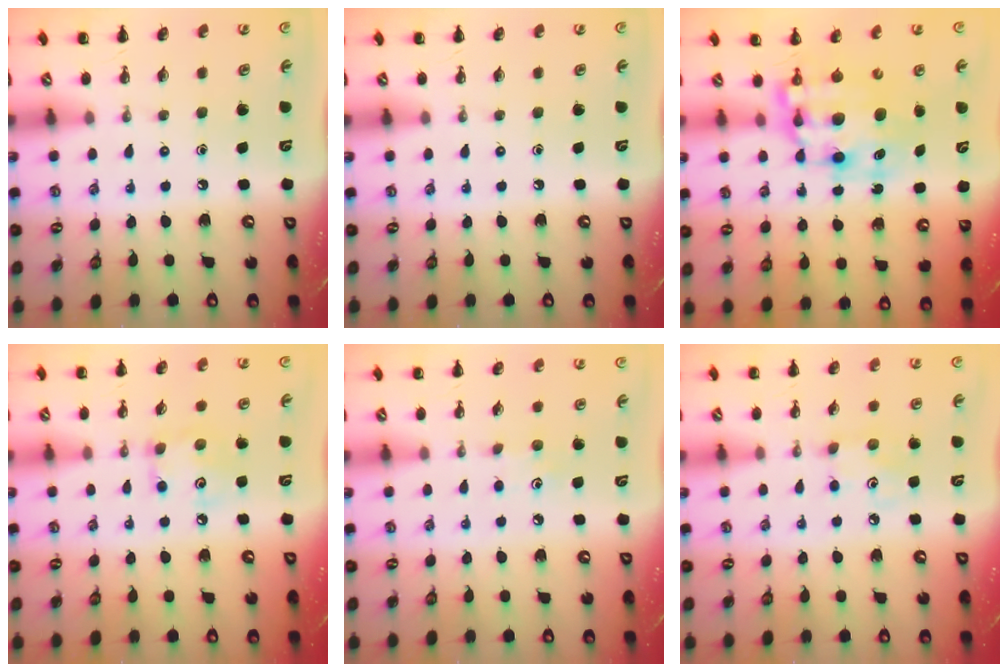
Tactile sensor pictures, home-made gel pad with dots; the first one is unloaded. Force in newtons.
{"total": 0.0}
{"total": 9.7, "press": 9.4, "slide": 2.6}
{"total": 5.8, "press": 5.8, "slide": 0.5}
{"total": 3.7, "press": 3.6, "slide": 1.0}
{"total": 3.3, "press": 3.2, "slide": 0.8}